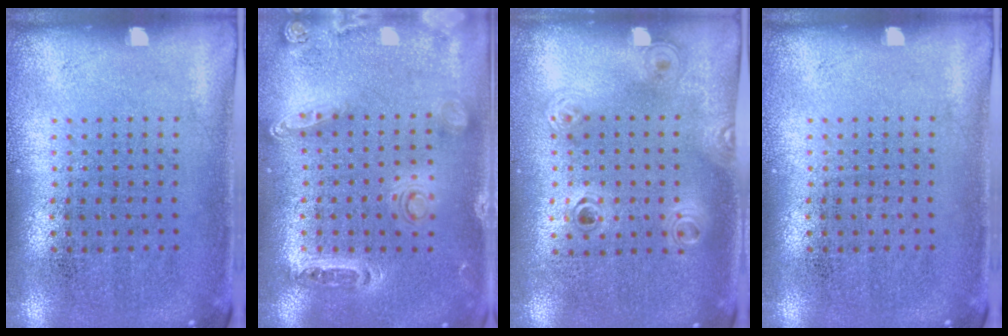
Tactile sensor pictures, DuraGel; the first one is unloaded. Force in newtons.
{"total": 1.4, "press": 1.4, "slide": 0.3}
{"total": 1.1, "press": 1.0, "slide": 0.4}
{"total": 0.0}